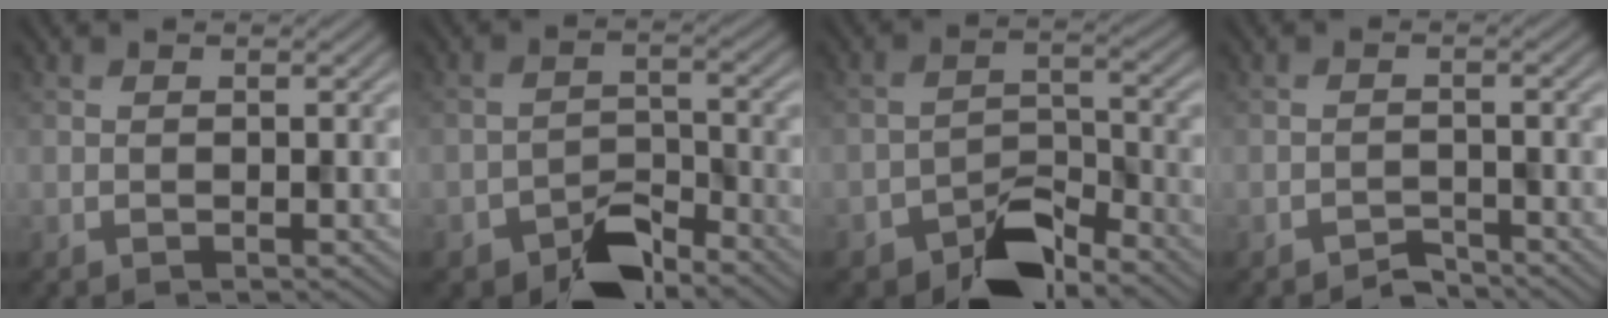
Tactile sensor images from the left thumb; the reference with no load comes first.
{"total": 6.2, "force": [-4.6, 2.7, 3.0], "torque": [-0.048, -0.001, -0.089]}
{"total": 7.8, "force": [-5.8, 3.3, 4.0], "torque": [-0.059, -0.001, -0.112]}
{"total": 1.7, "force": [-1.6, 0.3, 0.4], "torque": [-0.003, 0.006, -0.034]}